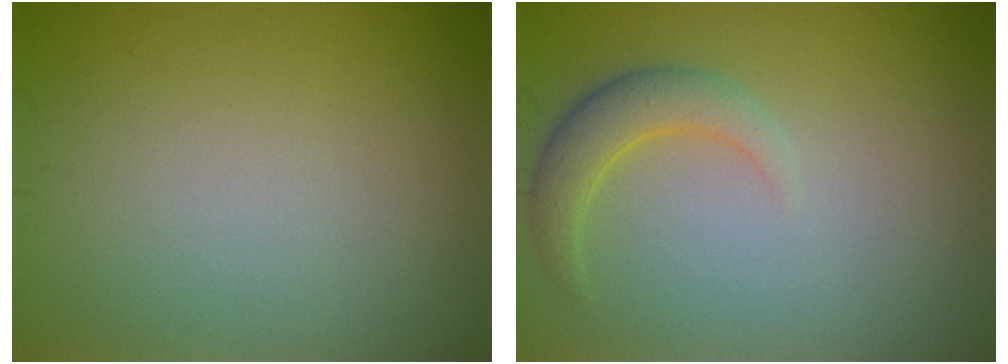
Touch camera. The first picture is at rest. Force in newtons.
{"total": 2.8, "press": 2.8, "slide": 0.3}